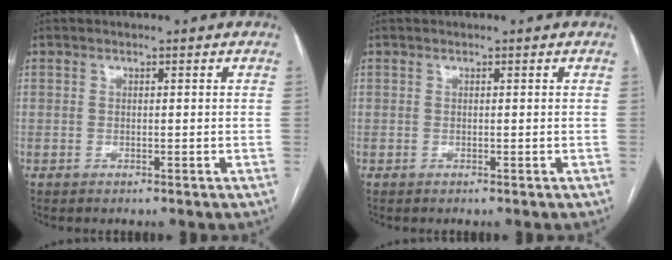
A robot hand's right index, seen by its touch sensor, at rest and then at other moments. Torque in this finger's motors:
{"motor_torque": [0.01, 0.01, -0.02, 0.00]}